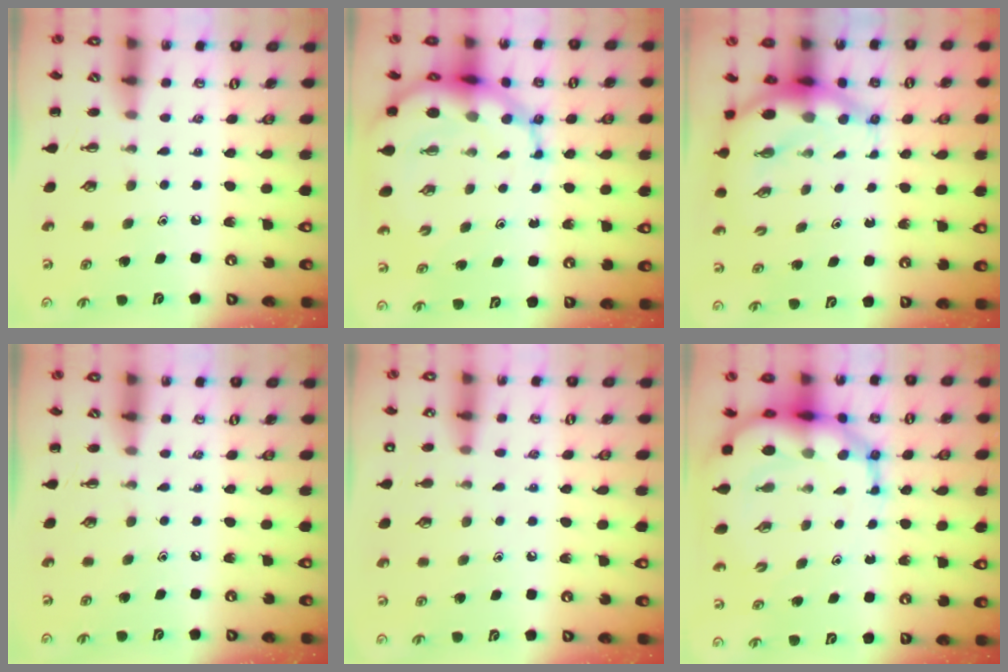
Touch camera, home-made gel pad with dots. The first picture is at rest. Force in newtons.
{"total": 11.5, "press": 11.1, "slide": 3.2}
{"total": 6.9, "press": 6.7, "slide": 1.8}
{"total": 0.0}
{"total": 8.8, "press": 8.5, "slide": 2.1}
{"total": 14.7, "press": 14.3, "slide": 3.6}